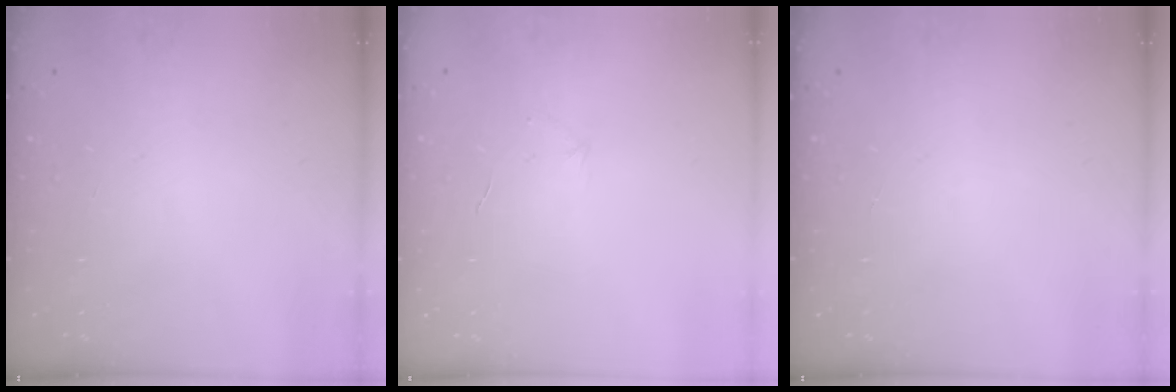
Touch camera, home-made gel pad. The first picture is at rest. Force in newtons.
{"total": 4.2, "press": 4.1, "slide": 0.8}
{"total": 0.0}